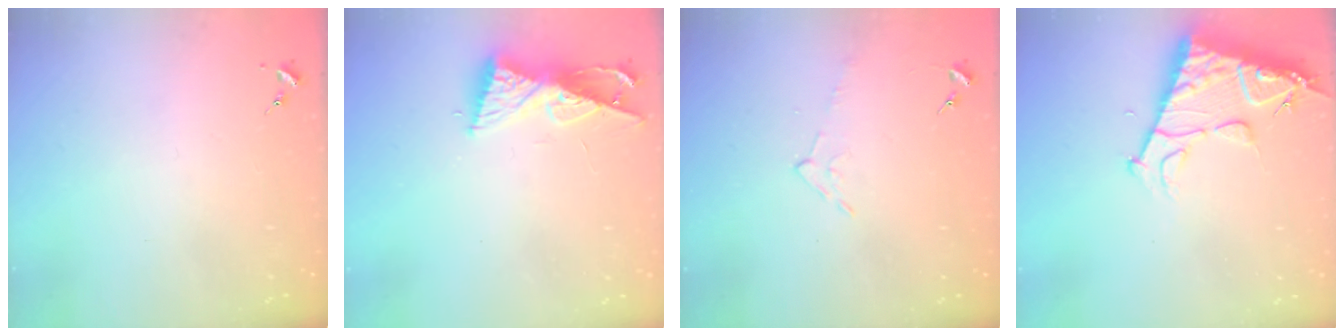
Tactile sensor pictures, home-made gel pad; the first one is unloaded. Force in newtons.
{"total": 8.7, "press": 8.7, "slide": 0.6}
{"total": 4.7, "press": 4.7, "slide": 0.5}
{"total": 13.0, "press": 12.9, "slide": 1.3}